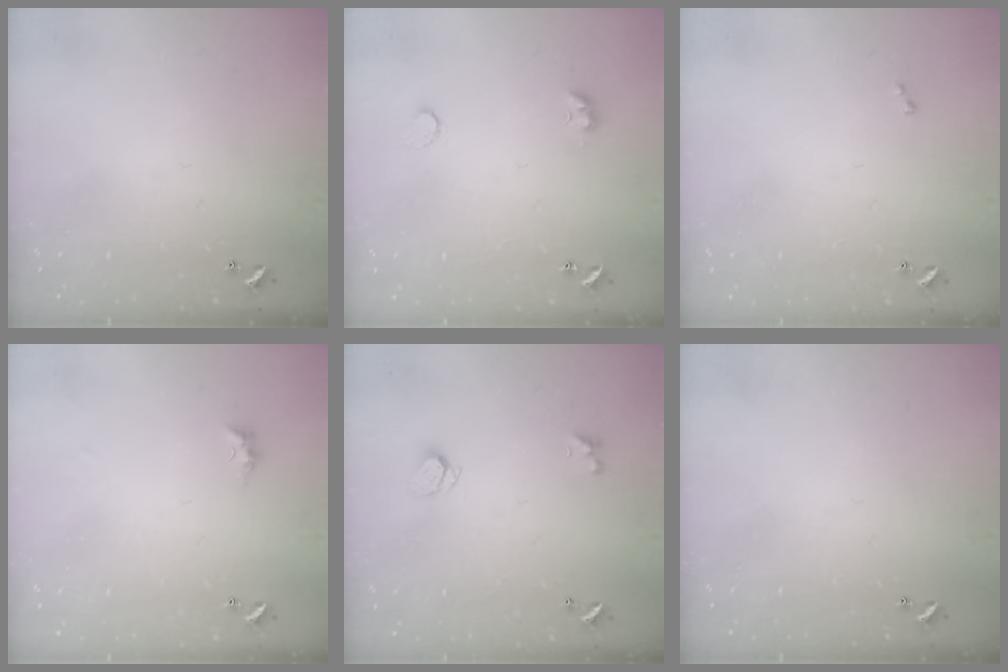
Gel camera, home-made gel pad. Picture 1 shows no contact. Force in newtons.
{"total": 5.0, "press": 4.9, "slide": 1.0}
{"total": 0.0}
{"total": 0.9, "press": 0.7, "slide": 0.5}
{"total": 0.9, "press": 0.8, "slide": 0.3}
{"total": 0.0}